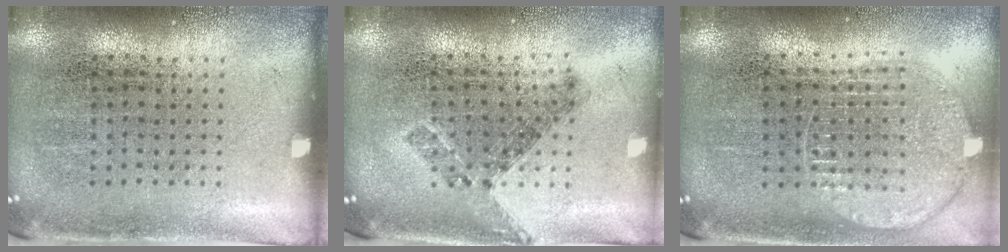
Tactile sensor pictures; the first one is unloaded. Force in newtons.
{"total": 0.8, "press": 0.8, "slide": 0.3}
{"total": 1.1, "press": 1.1, "slide": 0.3}